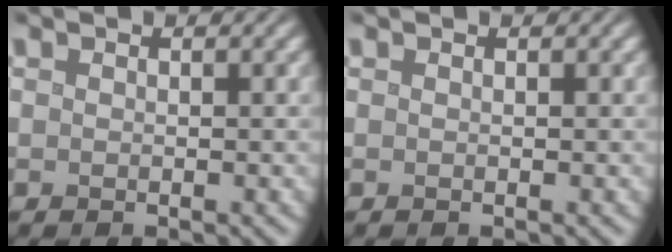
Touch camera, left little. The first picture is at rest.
{"total": 0.0}